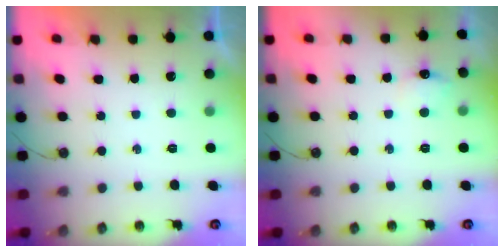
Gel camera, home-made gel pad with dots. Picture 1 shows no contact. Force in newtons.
{"total": 7.6, "press": 5.8, "slide": 4.9}